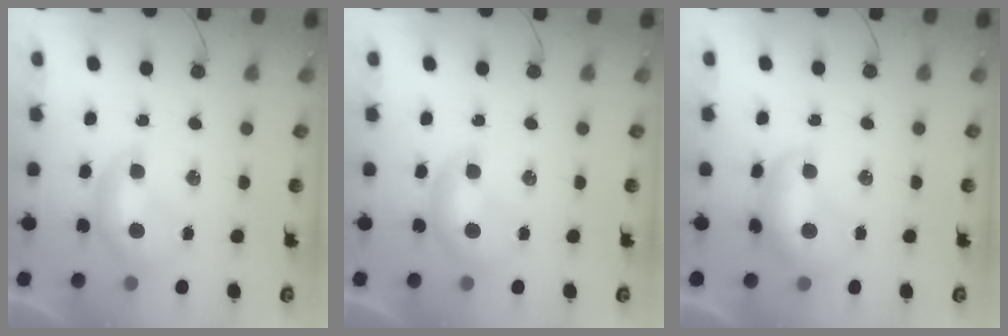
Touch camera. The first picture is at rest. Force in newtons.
{"total": 0.0}
{"total": 1.4, "press": 1.3, "slide": 0.4}